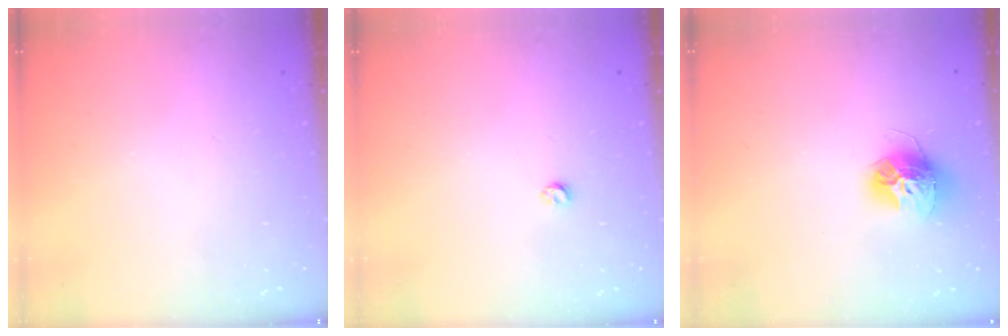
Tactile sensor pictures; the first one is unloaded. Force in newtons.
{"total": 2.9, "press": 2.8, "slide": 0.5}
{"total": 12.1, "press": 12.0, "slide": 1.0}